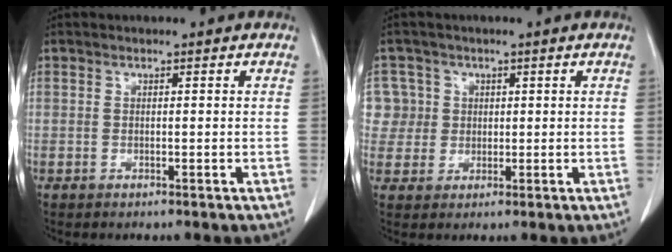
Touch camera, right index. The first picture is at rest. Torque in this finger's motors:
{"motor_torque": [0.56, 0.01, 0.23, 0.03]}